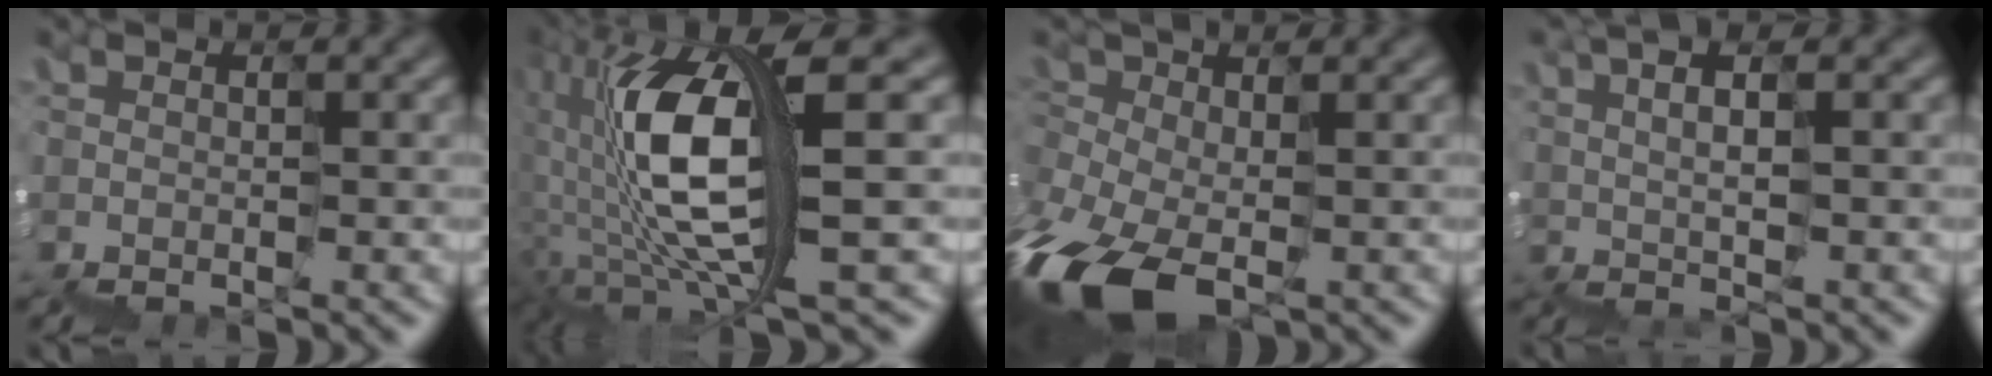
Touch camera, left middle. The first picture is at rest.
{"total": 9.4, "force": [1.3, 1.5, 9.2], "torque": [-0.193, 0.010, 0.028]}
{"total": 8.8, "force": [-3.1, 4.8, 6.7], "torque": [-0.163, -0.021, -0.045]}
{"total": 3.1, "force": [2.1, -0.8, 2.2], "torque": [-0.024, 0.012, 0.049]}